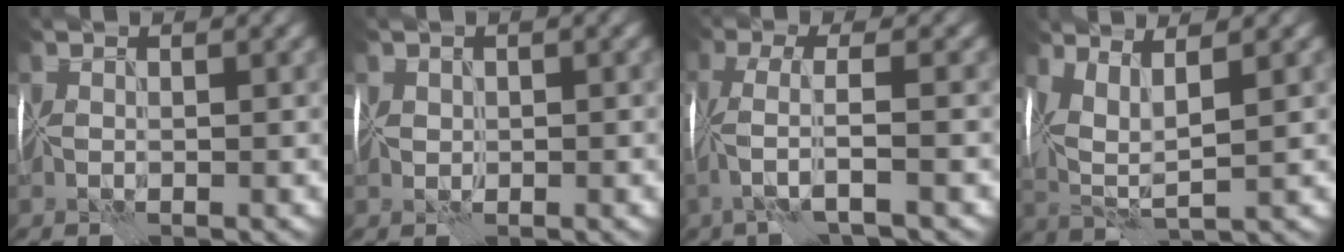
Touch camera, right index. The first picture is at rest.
{"total": 0.9, "force": [0.3, 0.8, 0.3], "torque": [-0.003, 0.004, 0.005]}
{"total": 3.4, "force": [-1.1, 0.3, 3.2], "torque": [-0.066, 0.011, -0.029]}
{"total": 4.8, "force": [1.9, 1.6, 4.0], "torque": [-0.094, -0.001, 0.039]}